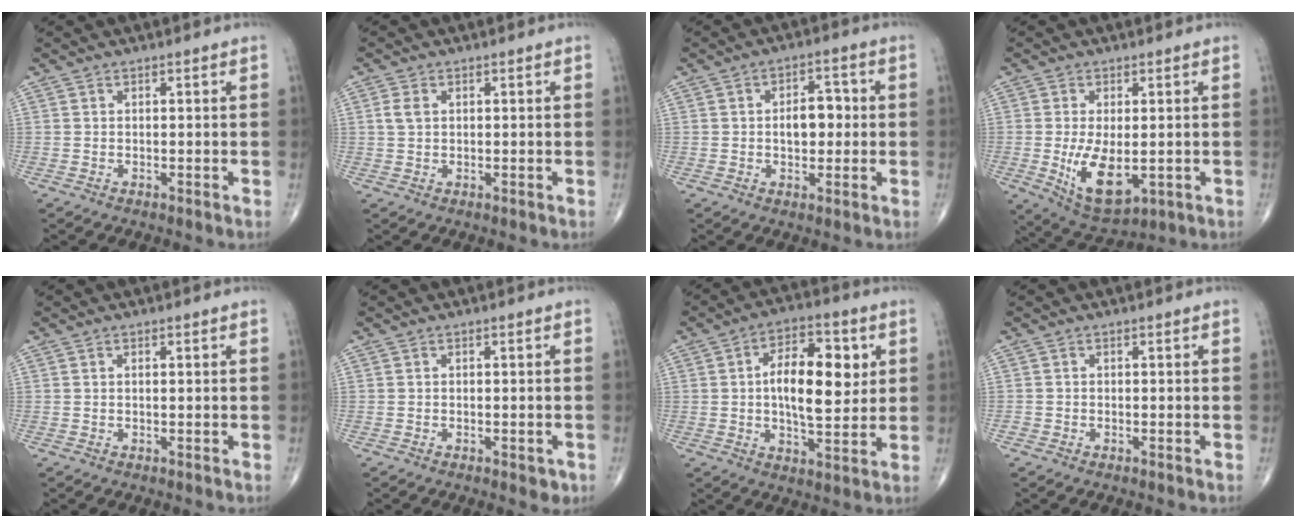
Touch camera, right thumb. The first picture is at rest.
{"total": 2.3, "force": [0.6, 1.5, 1.6], "torque": [-0.034, 0.004, 0.012]}
{"total": 6.3, "force": [0.1, 3.9, 5.0], "torque": [-0.057, 0.013, -0.002]}
{"total": 10.3, "force": [-1.5, 5.0, 8.8], "torque": [-0.149, -0.022, -0.009]}
{"total": 0.6, "force": [0.2, 0.2, 0.6], "torque": [-0.014, 0.005, 0.003]}
{"total": 1.9, "force": [-0.8, 1.0, 1.4], "torque": [-0.012, -0.001, -0.008]}
{"total": 14.0, "force": [2.3, 6.6, 12.1], "torque": [-0.166, -0.002, 0.034]}
{"total": 0.5, "force": [-0.3, 0.4, 0.1], "torque": [-0.003, 0.002, -0.010]}